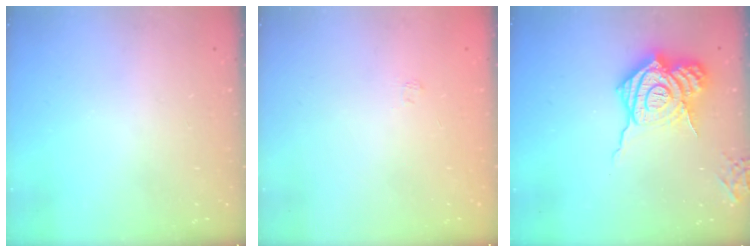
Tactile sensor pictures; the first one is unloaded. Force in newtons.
{"total": 1.8, "press": 1.4, "slide": 1.1}
{"total": 21.5, "press": 21.4, "slide": 2.2}